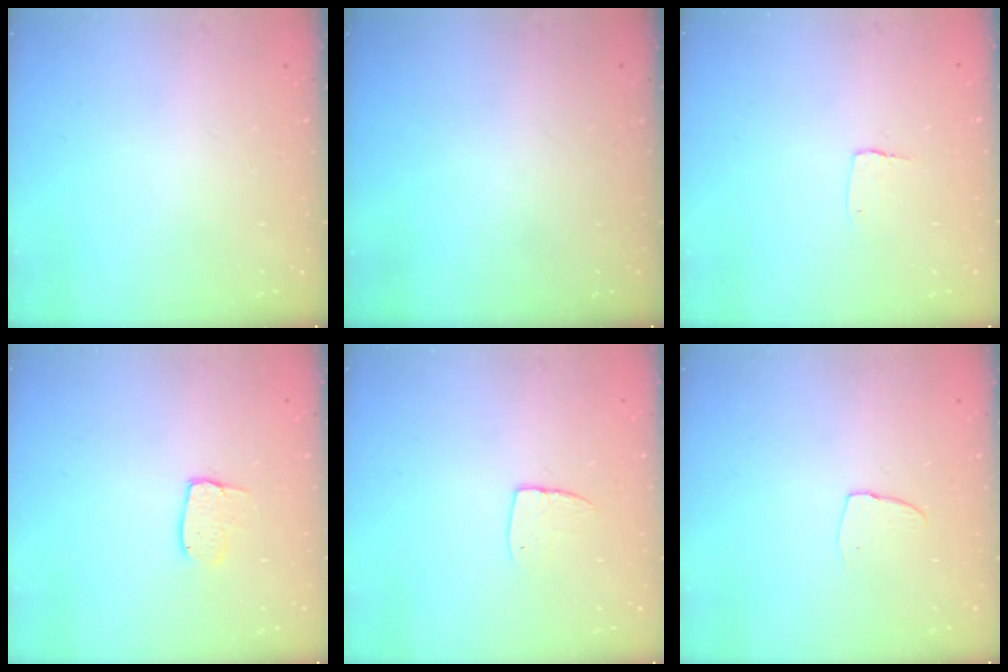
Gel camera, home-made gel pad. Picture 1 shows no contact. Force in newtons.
{"total": 0.0}
{"total": 3.1, "press": 3.1, "slide": 0.3}
{"total": 5.1, "press": 5.1, "slide": 0.4}
{"total": 6.1, "press": 6.1, "slide": 0.4}
{"total": 3.6, "press": 3.6, "slide": 0.3}